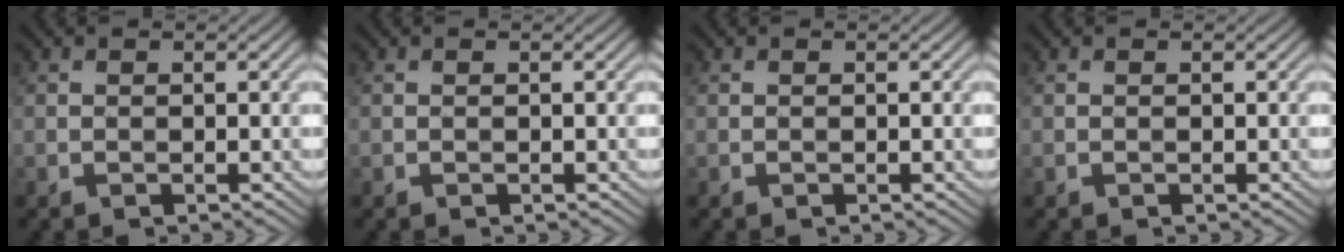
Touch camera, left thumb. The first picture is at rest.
{"total": 0.0}
{"total": 0.0}
{"total": 0.0}